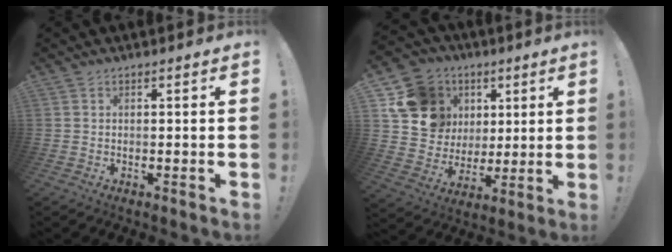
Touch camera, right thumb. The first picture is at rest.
{"total": 16.8, "force": [6.0, 14.4, 6.3], "torque": [-0.097, -0.016, 0.143]}